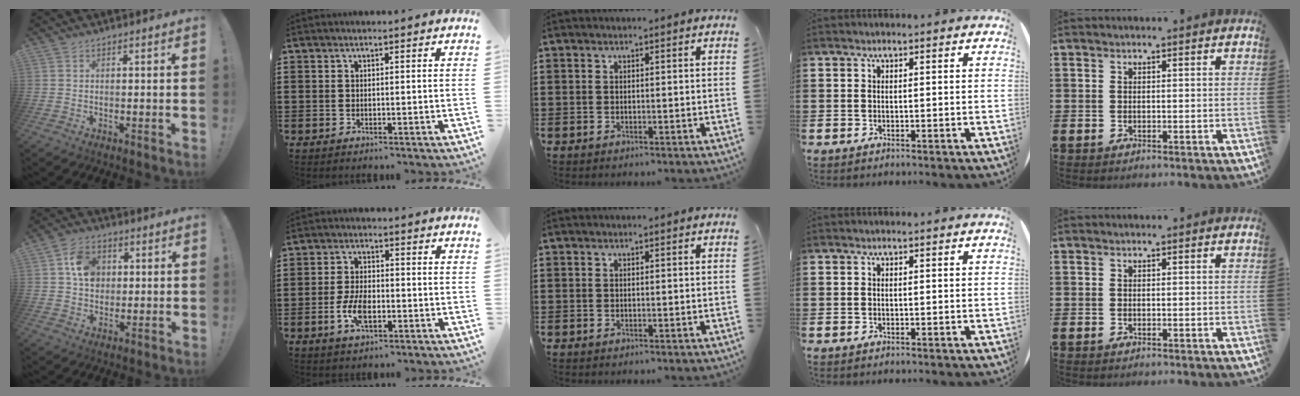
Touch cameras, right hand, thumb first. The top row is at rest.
{"thumb": {"total": 9.6, "force": [2.2, 7.7, 5.4], "torque": [-0.085, 0.012, 0.047]}, "index": {"total": 5.4, "force": [-1.7, 2.7, 4.4], "torque": [-0.101, 0.000, -0.036]}}